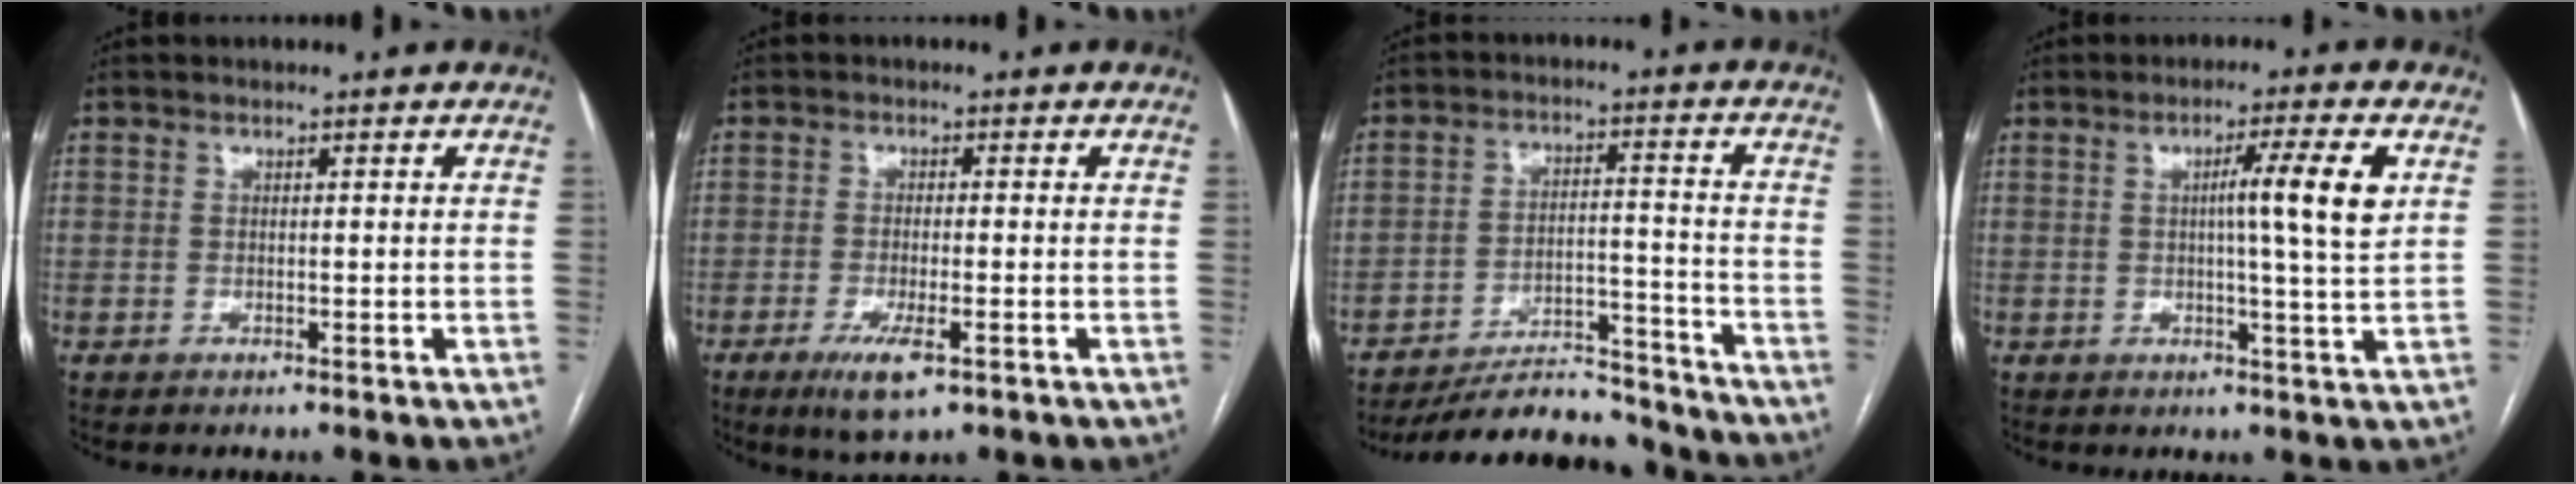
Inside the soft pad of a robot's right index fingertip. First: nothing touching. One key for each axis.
{"total": 5.5, "fx": -2.9, "fy": 1.1, "fz": 4.6, "tx": -0.088, "ty": -0.011, "tz": -0.045}
{"total": 12.6, "fx": -12.1, "fy": 2.7, "fz": 2.1, "tx": -0.019, "ty": 0.028, "tz": -0.183}
{"total": 7.3, "fx": 1.7, "fy": -1.0, "fz": 7.0, "tx": -0.110, "ty": 0.000, "tz": 0.026}